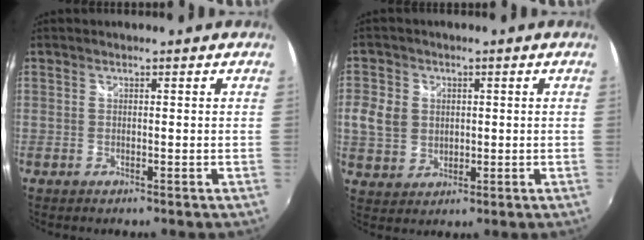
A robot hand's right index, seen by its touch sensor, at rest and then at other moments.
{"total": 7.6, "force": [0.4, 6.5, 3.8], "torque": [-0.091, 0.008, 0.010]}